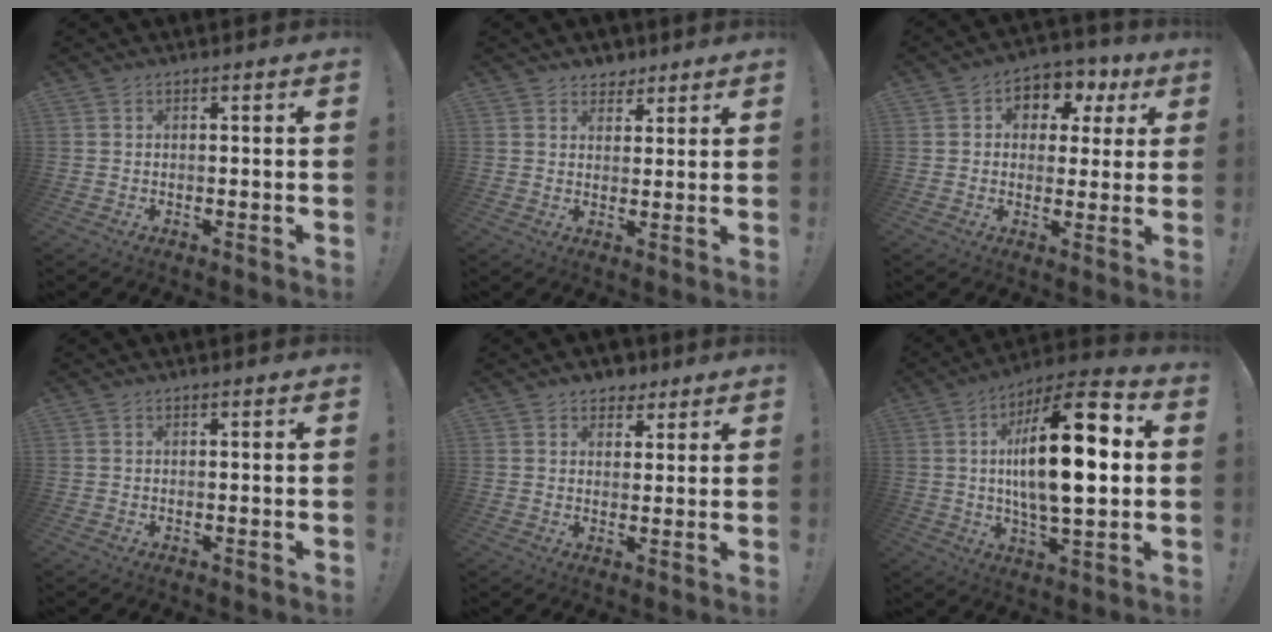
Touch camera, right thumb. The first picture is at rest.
{"total": 4.4, "force": [3.3, 2.9, 0.2], "torque": [0.008, -0.023, 0.060]}
{"total": 7.2, "force": [1.7, 6.2, 3.2], "torque": [-0.028, -0.007, 0.030]}
{"total": 0.0}
{"total": 5.5, "force": [3.9, 3.7, 0.9], "torque": [0.000, -0.024, 0.072]}
{"total": 23.0, "force": [2.6, 8.4, 21.2], "torque": [-0.343, -0.006, 0.029]}